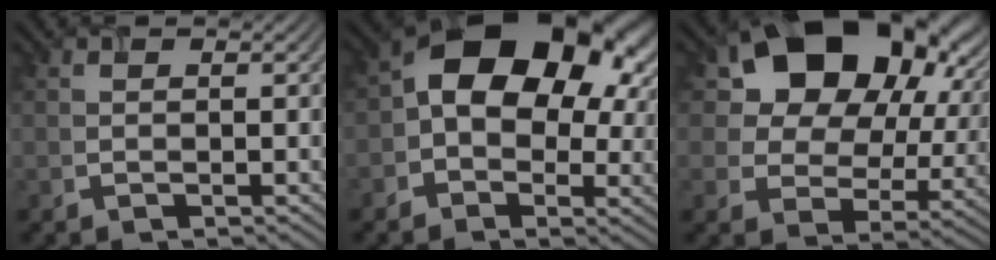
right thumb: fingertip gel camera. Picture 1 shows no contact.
{"total": 14.8, "force": [2.6, 10.0, 10.6], "torque": [-0.144, 0.002, 0.048]}
{"total": 17.0, "force": [7.2, 12.0, 9.6], "torque": [-0.160, 0.015, 0.139]}